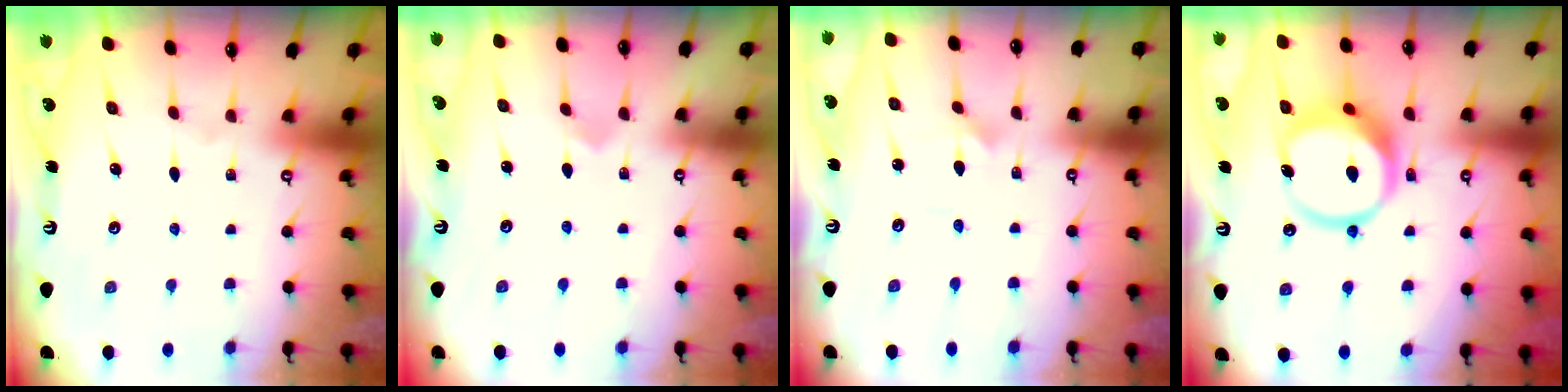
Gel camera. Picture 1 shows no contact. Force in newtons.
{"total": 2.6, "press": 2.6, "slide": 0.1}
{"total": 1.6, "press": 1.6, "slide": 0.0}
{"total": 11.8, "press": 11.7, "slide": 1.6}